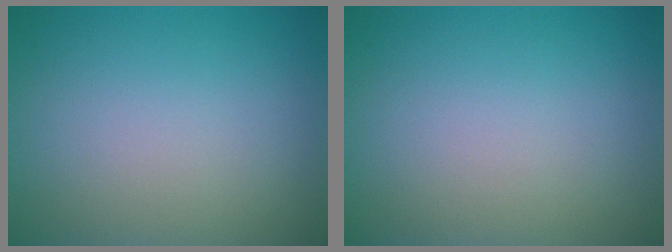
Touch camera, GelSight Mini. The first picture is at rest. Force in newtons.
{"total": 0.0}